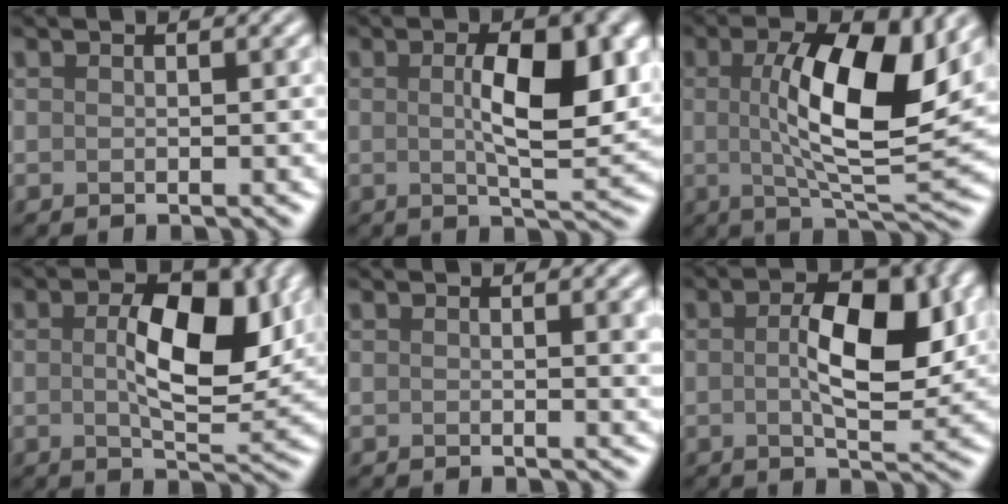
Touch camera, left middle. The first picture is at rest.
{"total": 7.7, "force": [1.0, 2.6, 7.2], "torque": [-0.111, -0.002, 0.017]}
{"total": 10.4, "force": [1.6, 3.3, 9.7], "torque": [-0.154, -0.002, 0.030]}
{"total": 7.9, "force": [1.0, 3.5, 7.0], "torque": [-0.114, -0.002, 0.016]}
{"total": 2.1, "force": [0.5, 0.6, 1.9], "torque": [-0.014, 0.001, 0.004]}
{"total": 6.8, "force": [0.6, 2.8, 6.1], "torque": [-0.097, 0.000, 0.009]}